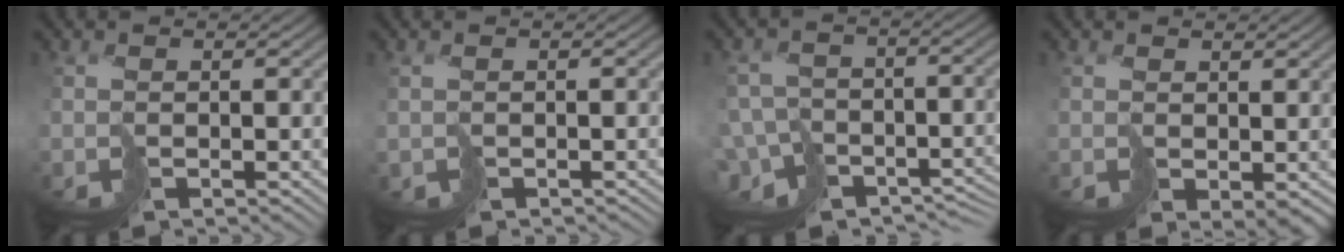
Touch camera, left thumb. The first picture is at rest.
{"total": 1.3, "force": [-0.3, 1.2, 0.4], "torque": [-0.010, -0.008, -0.003]}
{"total": 8.8, "force": [-6.0, 5.3, 3.7], "torque": [-0.077, -0.021, -0.099]}
{"total": 3.2, "force": [-0.3, 2.0, 2.5], "torque": [-0.050, -0.011, -0.001]}